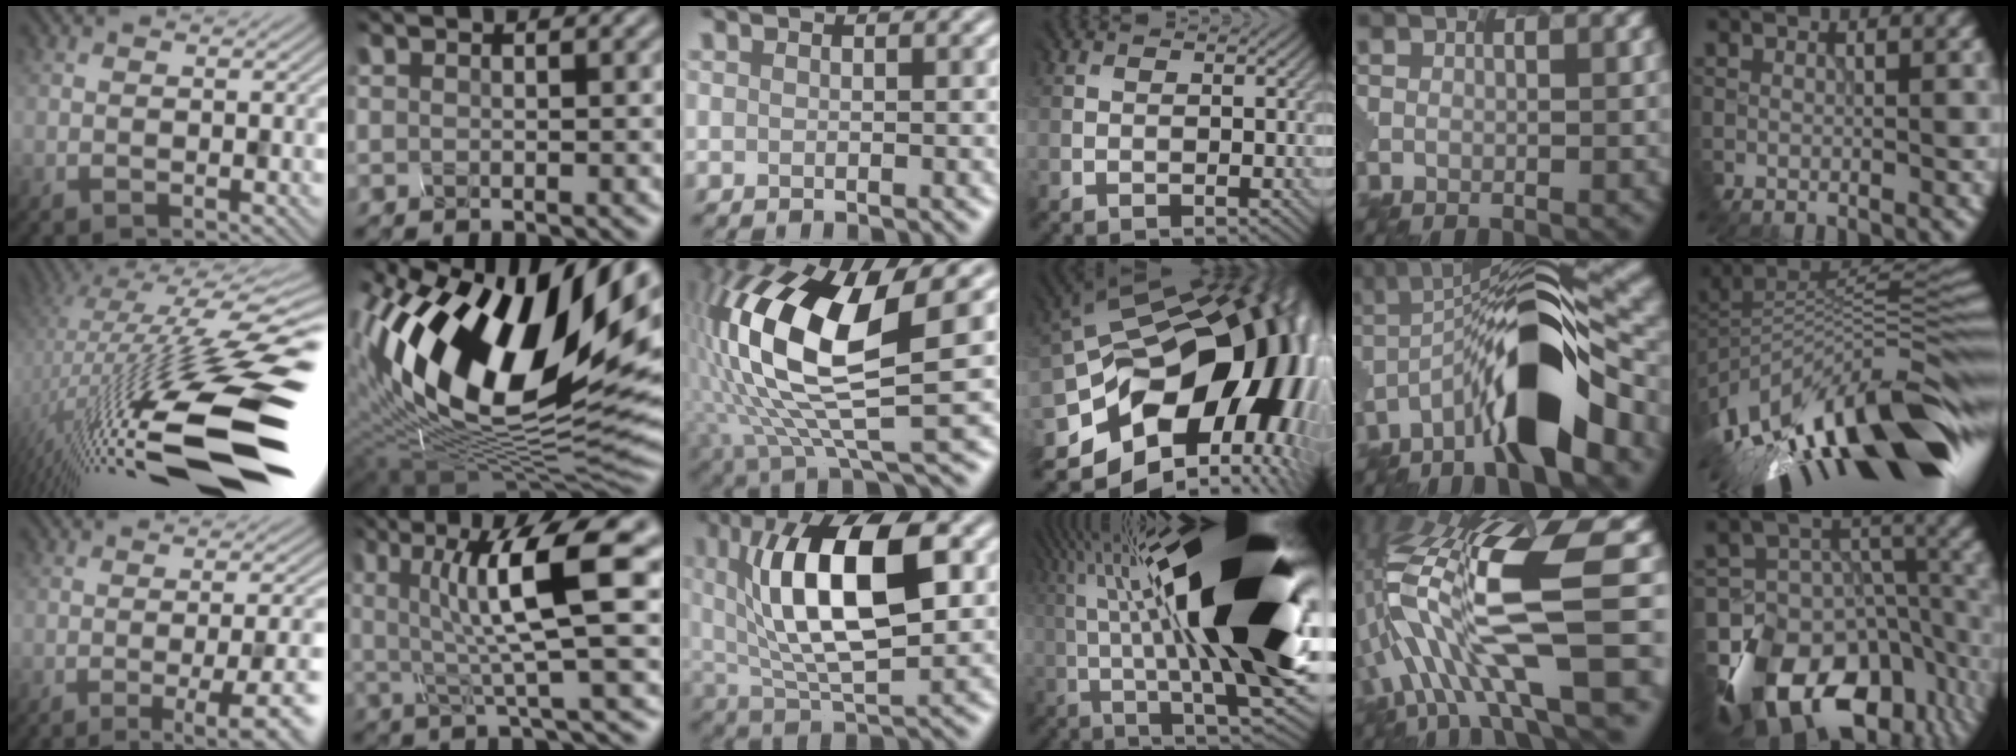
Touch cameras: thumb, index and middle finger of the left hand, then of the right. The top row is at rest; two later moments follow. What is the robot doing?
{"motion": "disassemble", "object": "hinged tin"}